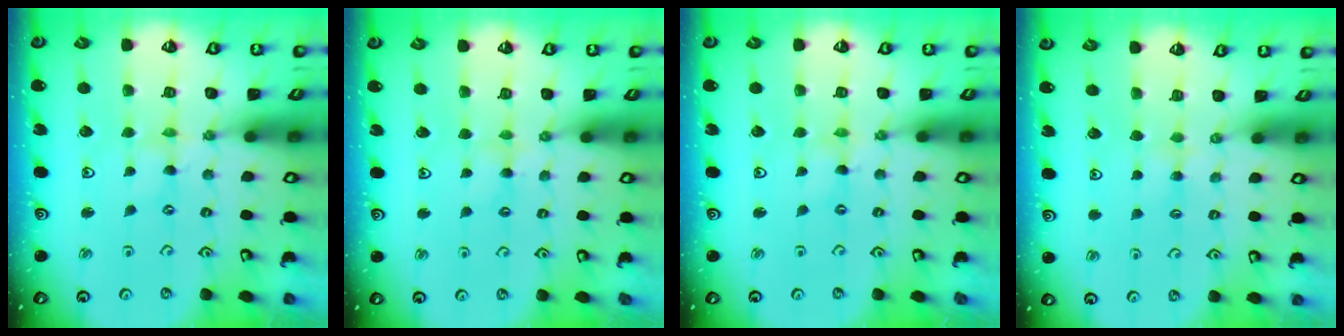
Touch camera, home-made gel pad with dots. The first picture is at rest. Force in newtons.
{"total": 2.4, "press": 2.4, "slide": 0.5}
{"total": 0.0}
{"total": 1.9, "press": 1.8, "slide": 0.3}